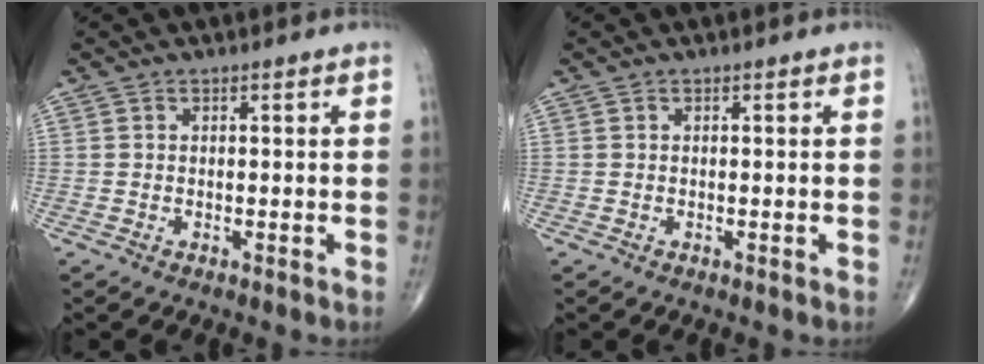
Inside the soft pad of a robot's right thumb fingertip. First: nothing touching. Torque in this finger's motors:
{"motor_torque": [0.04, 0.00, 0.02, 0.03, 0.04]}